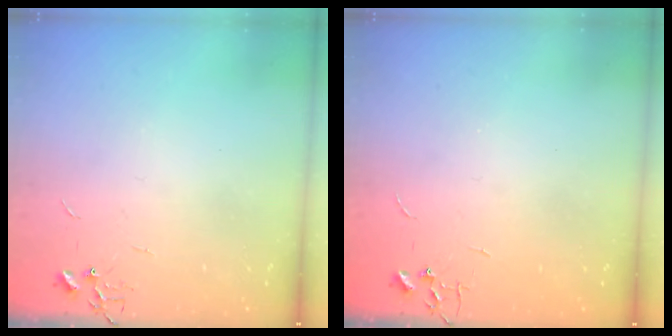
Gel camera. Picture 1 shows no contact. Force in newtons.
{"total": 0.0}